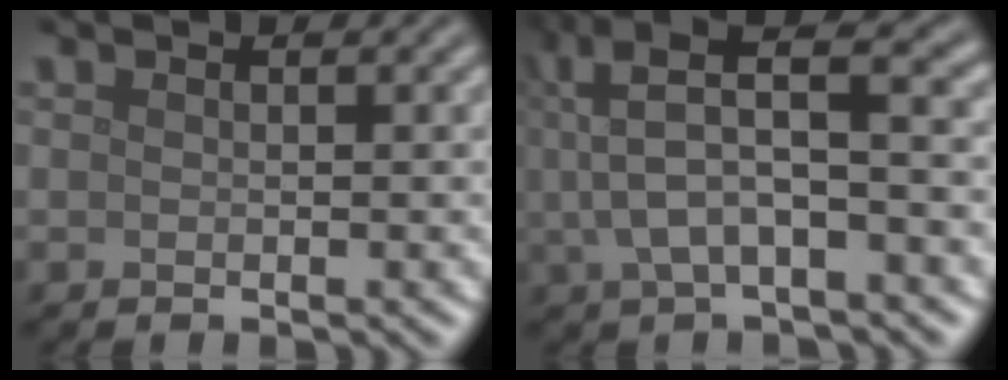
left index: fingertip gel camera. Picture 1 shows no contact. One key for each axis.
{"total": 7.9, "fx": 2.2, "fy": 2.5, "fz": 7.2, "tx": -0.137, "ty": 0.021, "tz": 0.034}